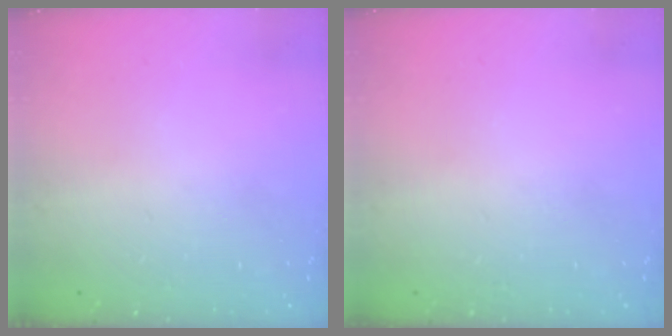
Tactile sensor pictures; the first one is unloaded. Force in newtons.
{"total": 0.0}